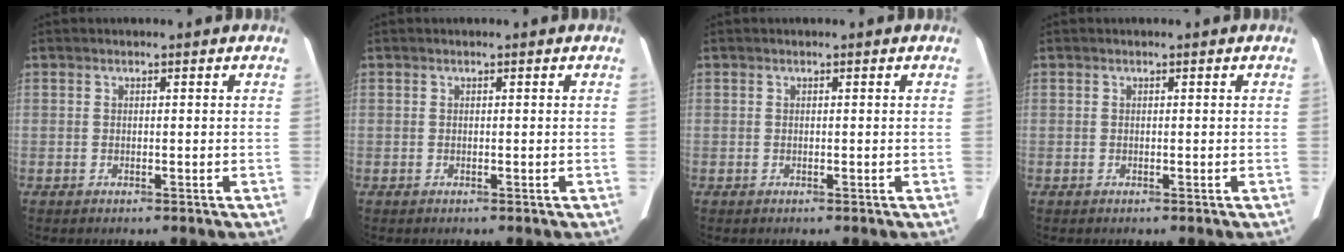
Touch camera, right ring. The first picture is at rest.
{"total": 0.0}
{"total": 0.0}
{"total": 0.0}